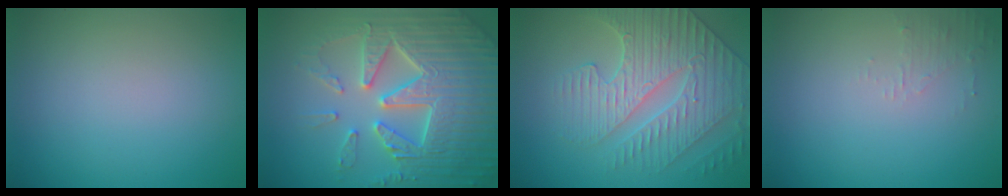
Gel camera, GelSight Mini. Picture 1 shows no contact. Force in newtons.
{"total": 7.7, "press": 7.6, "slide": 1.5}
{"total": 5.0, "press": 4.8, "slide": 1.2}
{"total": 1.3, "press": 1.2, "slide": 0.3}